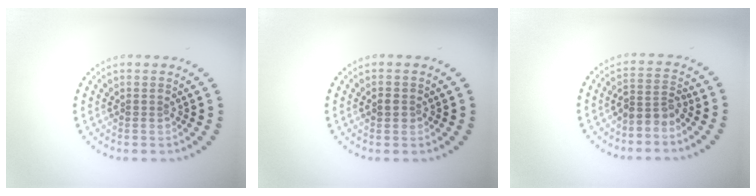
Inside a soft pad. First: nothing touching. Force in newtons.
{"total": 1.2, "press": 1.1, "slide": 0.3}
{"total": 2.3, "press": 1.8, "slide": 1.5}